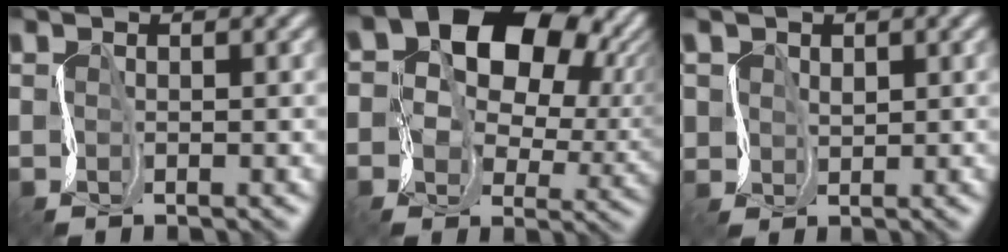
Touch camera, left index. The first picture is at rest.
{"total": 14.2, "force": [4.6, 10.5, 8.4], "torque": [-0.112, 0.036, 0.070]}
{"total": 1.2, "force": [0.2, 1.2, 0.0], "torque": [-0.017, -0.001, 0.011]}